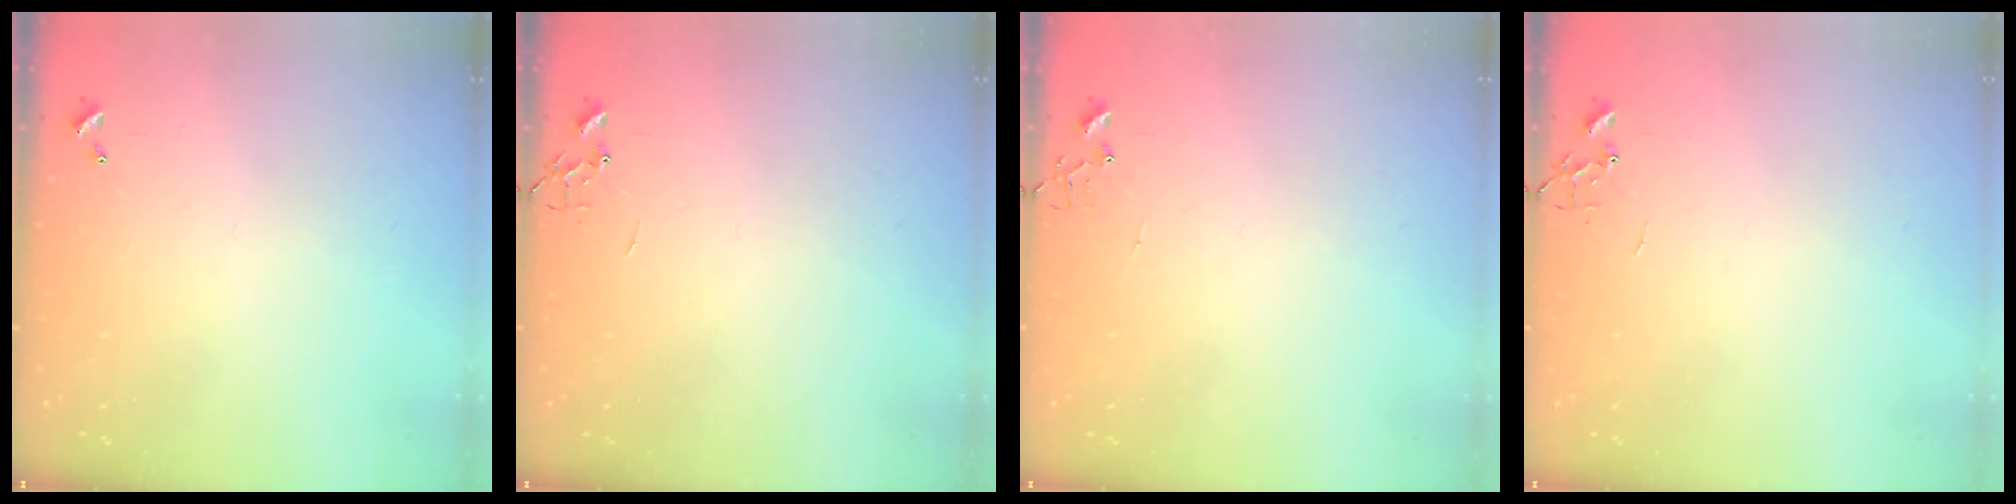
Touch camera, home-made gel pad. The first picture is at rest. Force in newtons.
{"total": 0.0}
{"total": 3.9, "press": 3.9, "slide": 0.4}
{"total": 0.0}